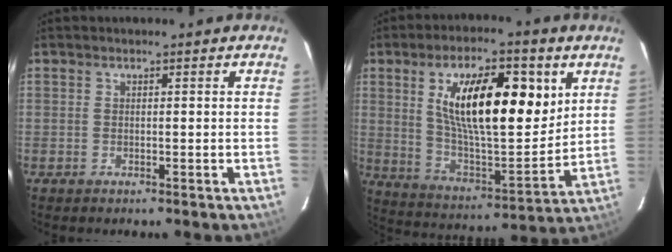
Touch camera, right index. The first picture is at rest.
{"total": 21.1, "force": [7.3, 8.0, 18.1], "torque": [-0.300, 0.003, 0.128]}